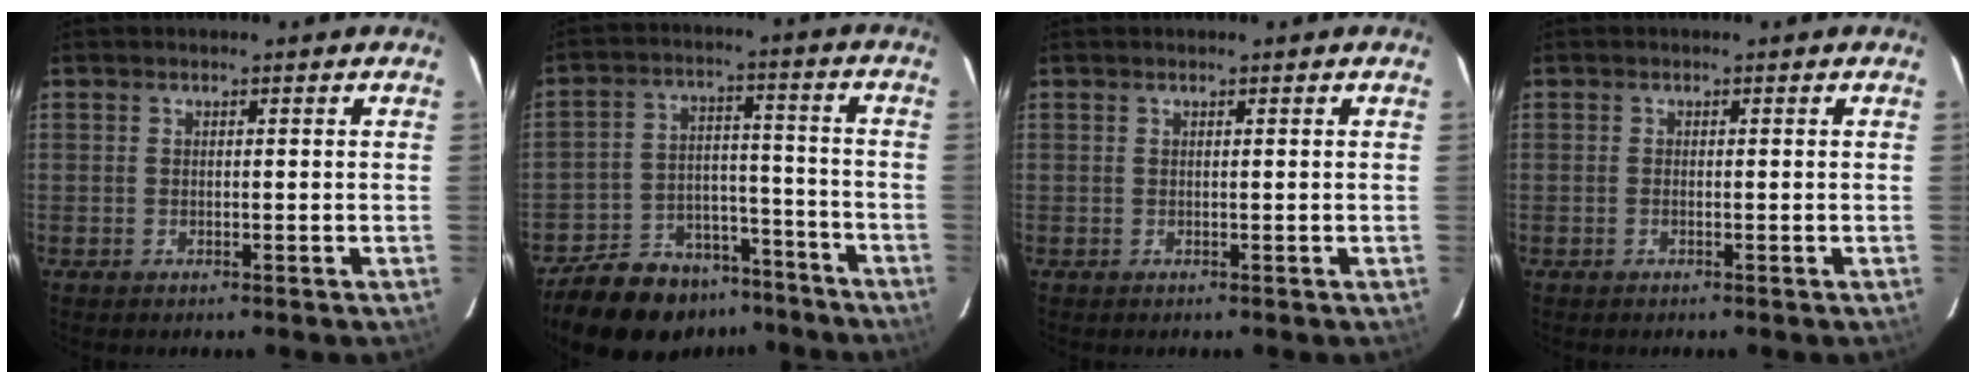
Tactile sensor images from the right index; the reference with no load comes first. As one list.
[{"total": 18.5, "force": [-14.5, 9.3, 6.5], "torque": [-0.148, 0.037, -0.203]}, {"total": 0.0}, {"total": 0.6, "force": [-0.2, 0.1, 0.5], "torque": [-0.011, 0.000, -0.006]}]